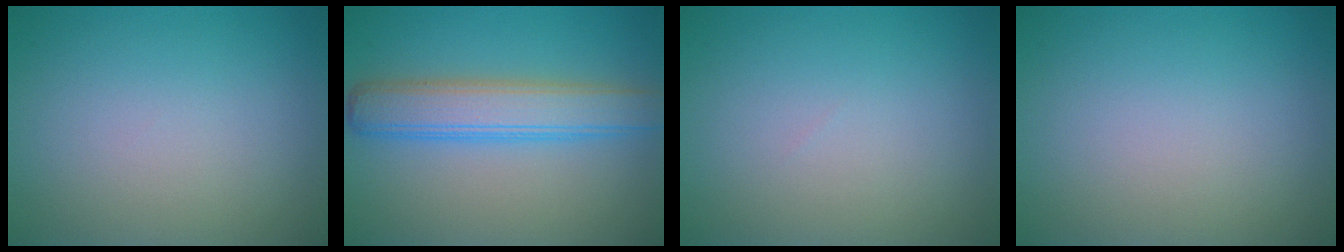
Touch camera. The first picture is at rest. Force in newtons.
{"total": 5.2, "press": 5.2, "slide": 0.1}
{"total": 0.0}
{"total": 0.0}